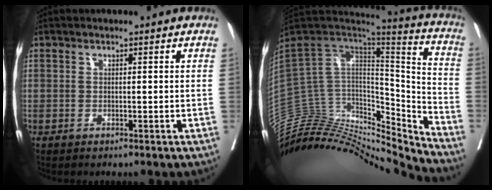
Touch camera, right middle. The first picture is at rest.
{"total": 32.5, "force": [-30.7, 5.7, 8.8], "torque": [-0.166, 0.008, -0.473]}